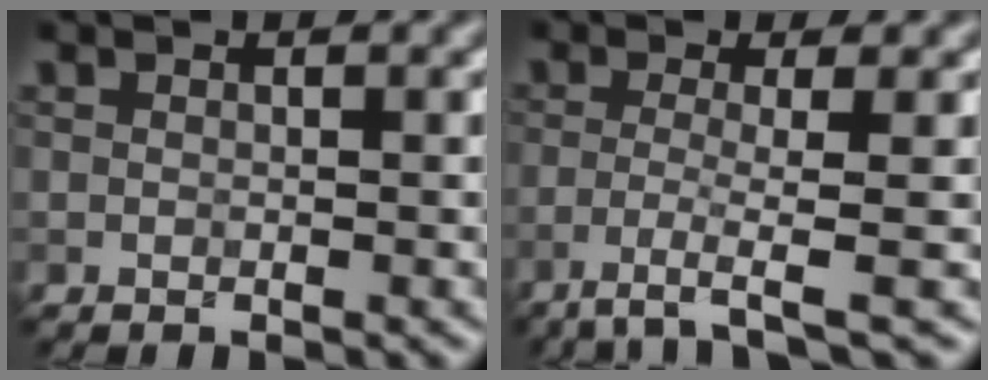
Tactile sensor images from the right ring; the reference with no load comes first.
{"total": 3.5, "force": [-1.7, 0.3, 3.0], "torque": [-0.054, -0.003, -0.046]}